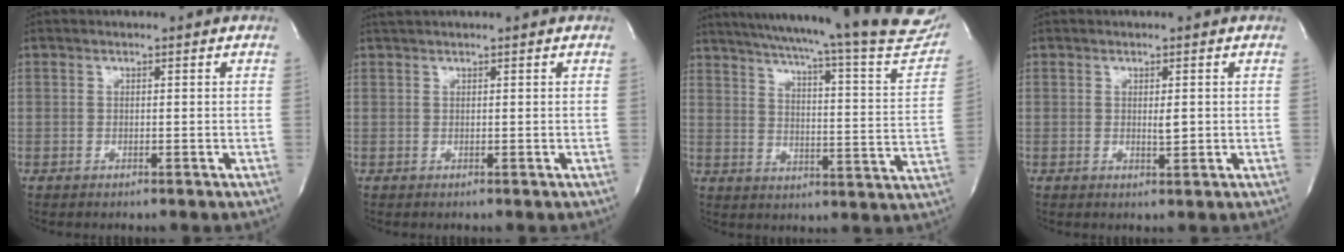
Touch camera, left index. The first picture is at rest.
{"total": 2.2, "force": [2.0, -0.2, 0.9], "torque": [-0.011, 0.025, 0.038]}
{"total": 30.2, "force": [26.8, 1.9, 13.9], "torque": [-0.211, -0.081, 0.325]}
{"total": 1.6, "force": [0.2, 0.4, 1.5], "torque": [-0.027, -0.003, 0.004]}